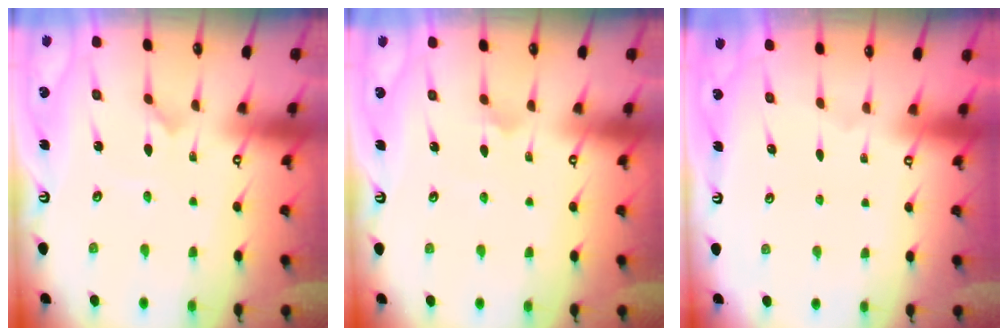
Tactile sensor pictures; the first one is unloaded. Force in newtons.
{"total": 4.4, "press": 4.3, "slide": 0.4}
{"total": 0.0}